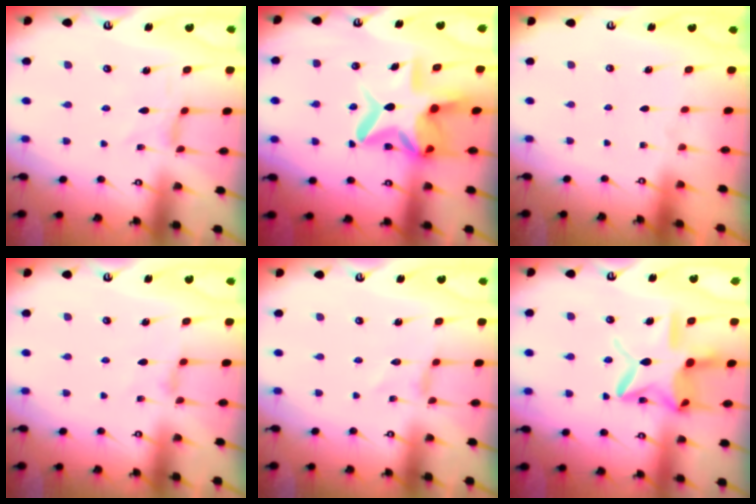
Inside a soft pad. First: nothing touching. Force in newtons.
{"total": 14.7, "press": 14.6, "slide": 2.0}
{"total": 0.0}
{"total": 1.9, "press": 1.8, "slide": 0.5}
{"total": 0.0}
{"total": 17.7, "press": 17.7, "slide": 1.4}